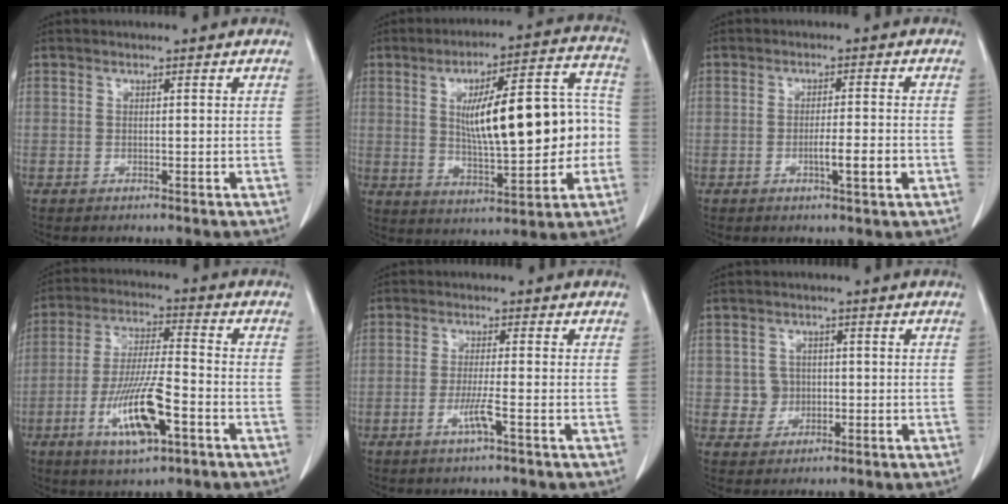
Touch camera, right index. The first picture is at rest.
{"total": 18.4, "force": [0.2, 5.1, 17.7], "torque": [-0.256, 0.034, 0.012]}
{"total": 4.4, "force": [-1.5, 0.4, 4.1], "torque": [-0.064, -0.002, -0.020]}
{"total": 12.4, "force": [-5.0, 2.3, 11.1], "torque": [-0.216, -0.010, -0.089]}
{"total": 3.6, "force": [-1.7, -0.3, 3.2], "torque": [-0.064, -0.007, -0.036]}
{"total": 3.2, "force": [-0.3, 3.2, 0.6], "torque": [0.003, 0.009, -0.001]}